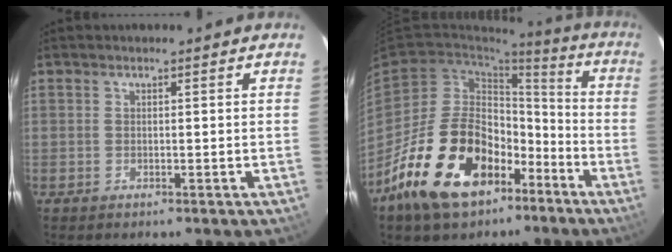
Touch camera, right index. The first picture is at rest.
{"total": 22.9, "force": [-13.0, 13.2, 13.5], "torque": [-0.265, 0.014, -0.202]}